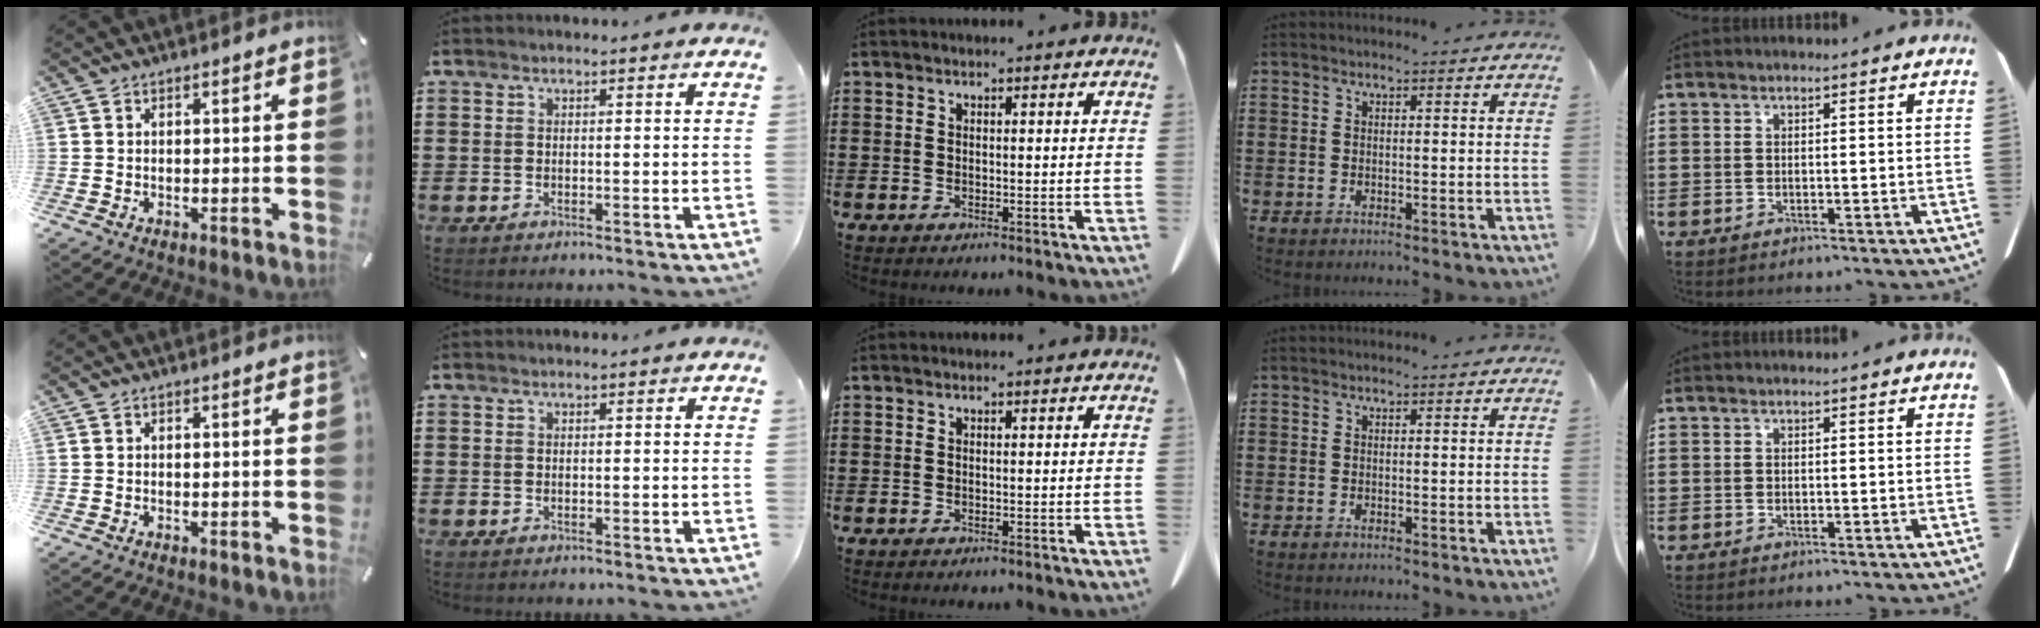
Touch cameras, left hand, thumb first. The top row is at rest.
{}